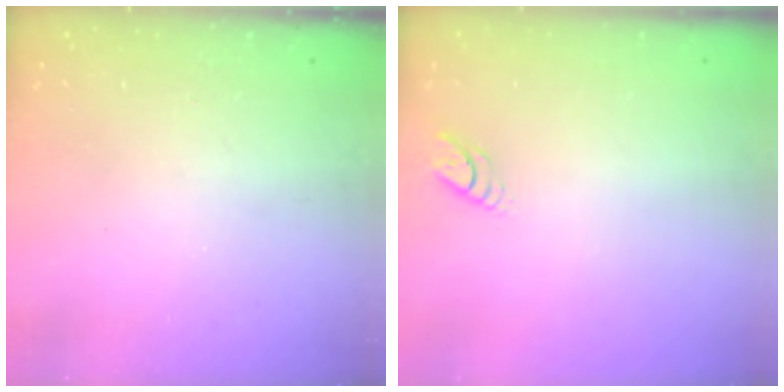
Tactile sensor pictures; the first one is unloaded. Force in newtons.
{"total": 3.7, "press": 3.7, "slide": 0.5}